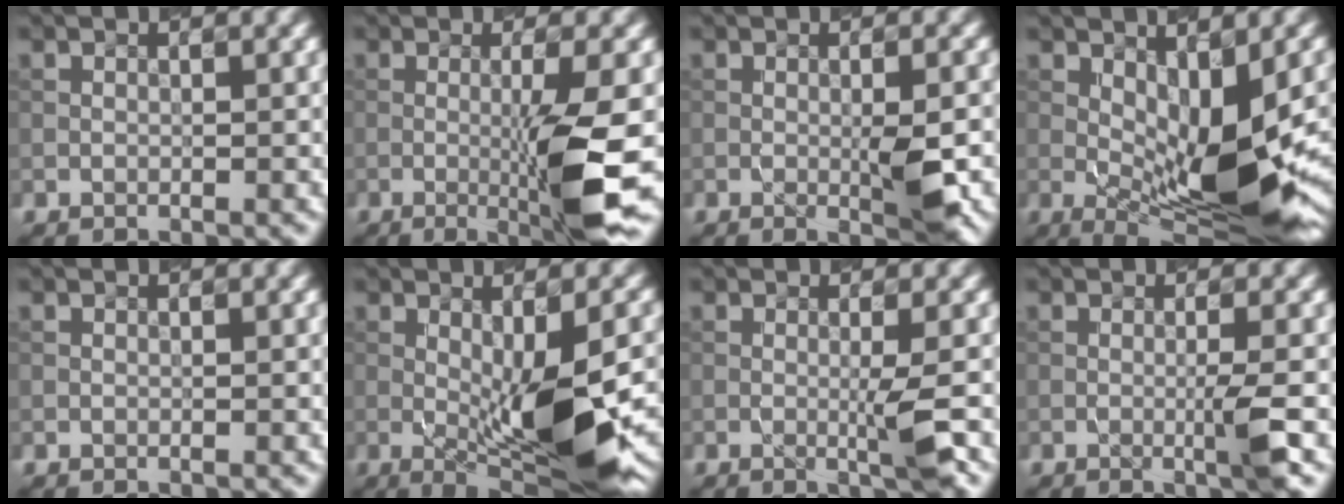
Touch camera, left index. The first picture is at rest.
{"total": 6.9, "force": [-1.3, 0.7, 6.7], "torque": [-0.110, -0.007, -0.015]}
{"total": 3.2, "force": [-0.4, 0.5, 3.2], "torque": [-0.050, -0.004, 0.002]}
{"total": 8.8, "force": [-0.5, 2.8, 8.3], "torque": [-0.139, -0.012, 0.001]}
{"total": 0.0}
{"total": 8.9, "force": [-1.2, 2.0, 8.6], "torque": [-0.132, -0.019, -0.005]}
{"total": 2.5, "force": [-0.3, 0.3, 2.4], "torque": [-0.040, -0.007, -0.004]}
{"total": 2.4, "force": [-0.5, 0.3, 2.4], "torque": [-0.038, -0.006, -0.008]}